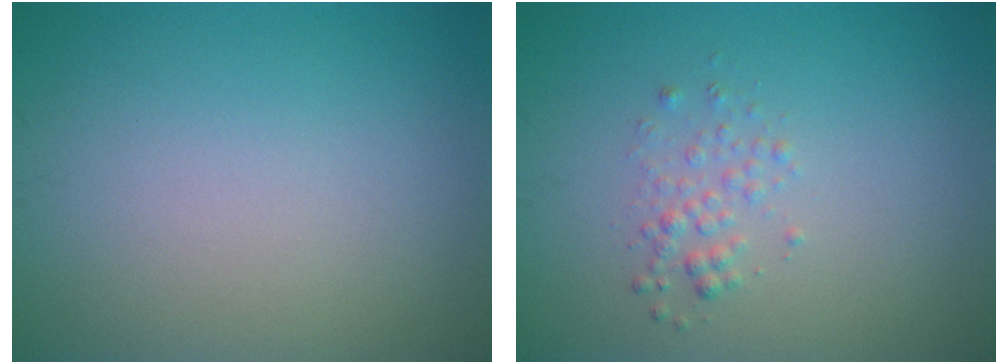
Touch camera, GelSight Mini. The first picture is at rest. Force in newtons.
{"total": 1.4, "press": 1.4, "slide": 0.1}